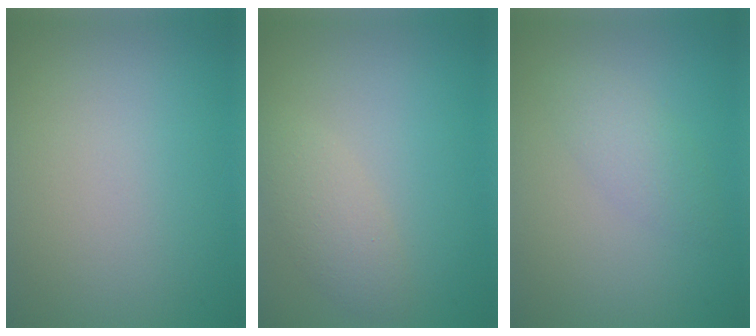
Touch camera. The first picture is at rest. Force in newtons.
{"total": 2.5, "press": 2.5, "slide": 0.1}
{"total": 2.0, "press": 2.0, "slide": 0.1}